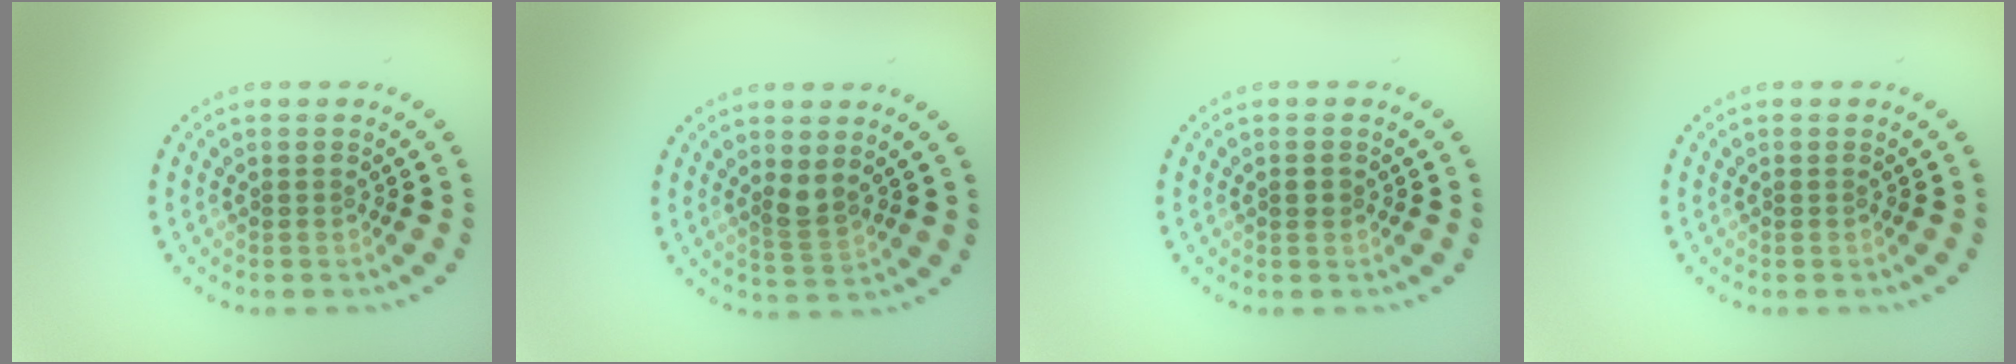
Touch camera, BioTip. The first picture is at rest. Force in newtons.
{"total": 1.7, "press": 1.4, "slide": 1.0}
{"total": 1.0, "press": 1.0, "slide": 0.2}
{"total": 0.0}